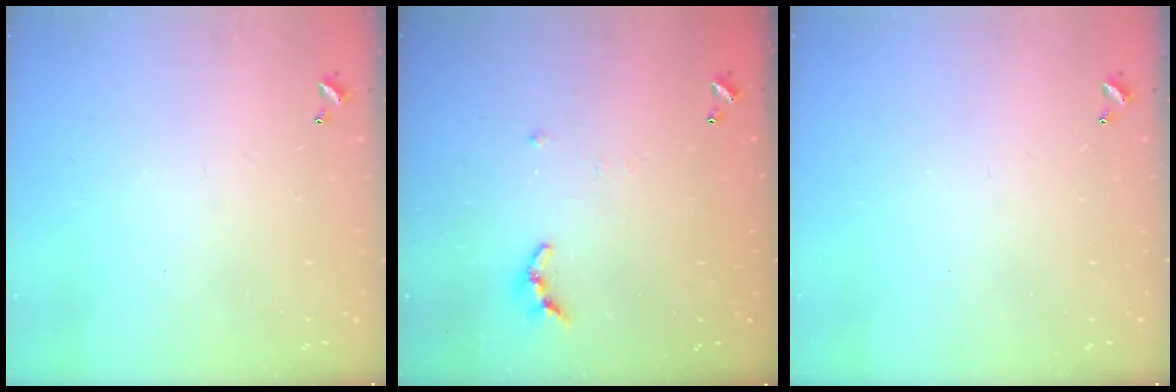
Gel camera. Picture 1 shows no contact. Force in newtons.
{"total": 6.4, "press": 6.4, "slide": 0.5}
{"total": 0.0}